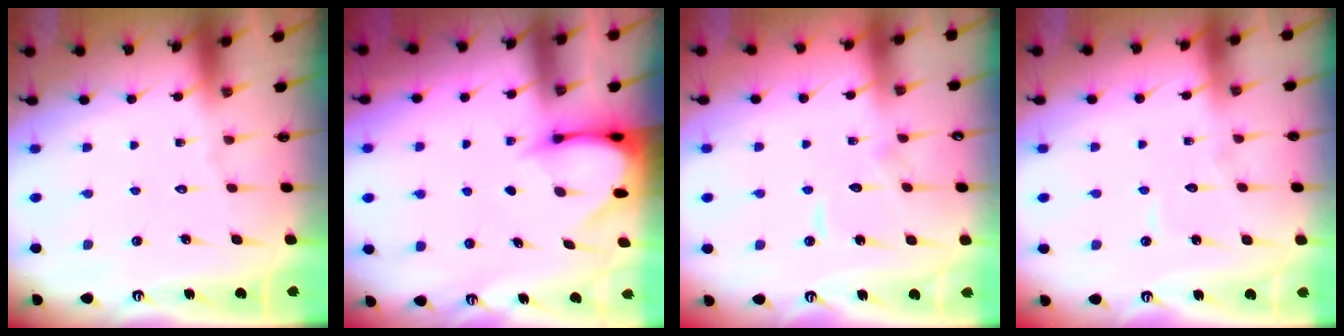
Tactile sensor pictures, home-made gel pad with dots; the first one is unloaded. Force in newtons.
{"total": 3.3, "press": 3.3, "slide": 0.2}
{"total": 5.4, "press": 5.4, "slide": 0.5}
{"total": 3.4, "press": 3.3, "slide": 0.3}